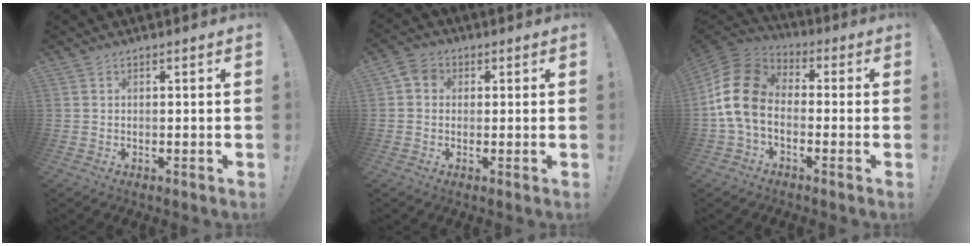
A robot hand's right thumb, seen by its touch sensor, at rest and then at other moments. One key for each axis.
{"total": 4.5, "fx": 0.6, "fy": 3.9, "fz": 2.1, "tx": -0.040, "ty": 0.010, "tz": 0.010}
{"total": 15.2, "fx": -1.6, "fy": 10.5, "fz": 10.9, "tx": -0.214, "ty": 0.026, "tz": -0.019}